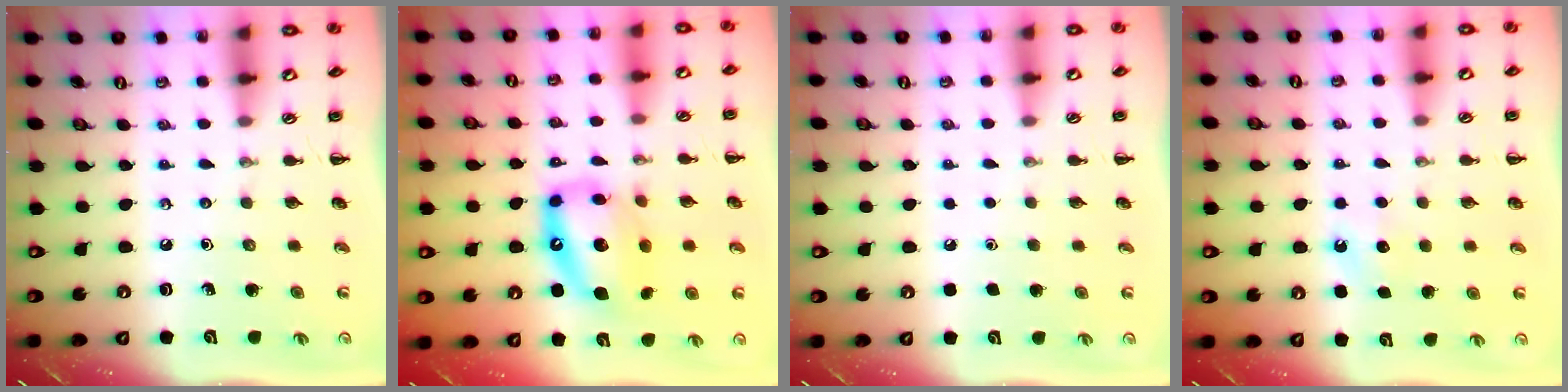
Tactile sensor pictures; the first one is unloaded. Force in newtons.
{"total": 14.2, "press": 13.7, "slide": 3.9}
{"total": 1.5, "press": 1.5, "slide": 0.1}
{"total": 5.0, "press": 4.8, "slide": 1.3}